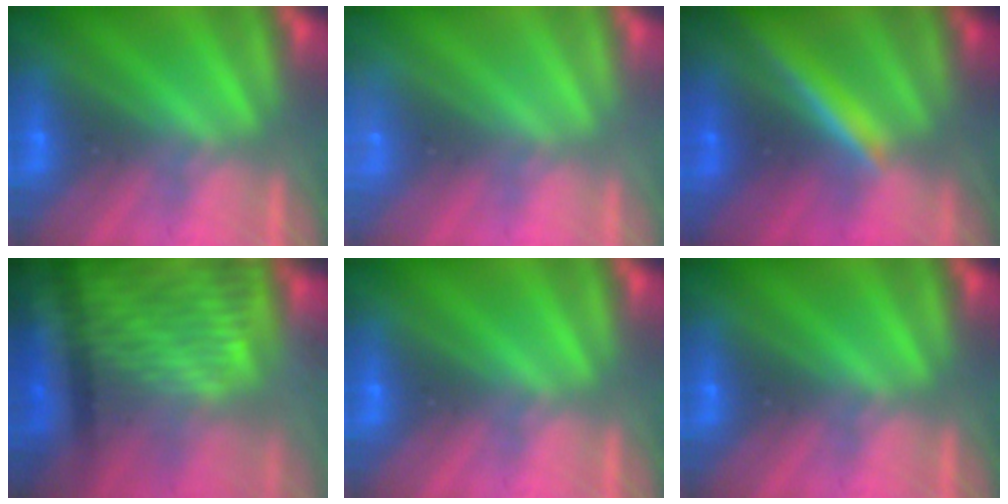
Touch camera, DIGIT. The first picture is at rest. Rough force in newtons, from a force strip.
{"total": 2.3}
{"total": 4.7}
{"total": 3.6}
{"total": 0.0}
{"total": 0.0}